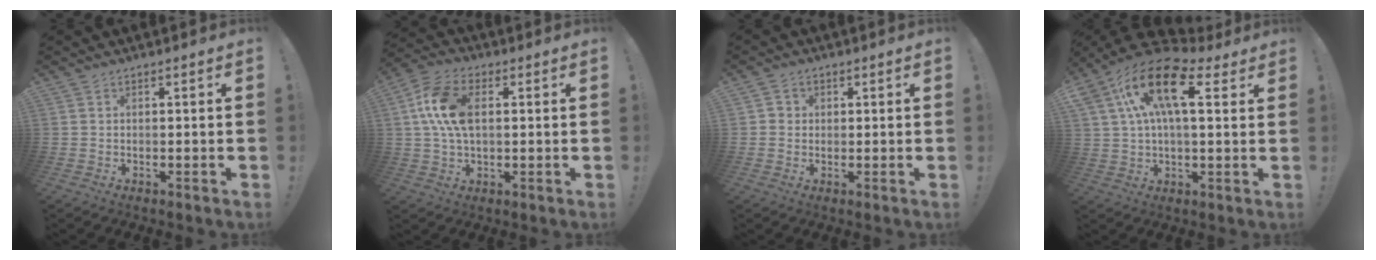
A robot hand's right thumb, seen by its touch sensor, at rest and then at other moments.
{"total": 13.2, "force": [2.2, 8.0, 10.2], "torque": [-0.197, 0.006, 0.041]}
{"total": 2.2, "force": [0.3, 2.2, 0.4], "torque": [-0.002, 0.001, 0.005]}
{"total": 19.0, "force": [7.1, 9.5, 14.8], "torque": [-0.250, -0.016, 0.120]}